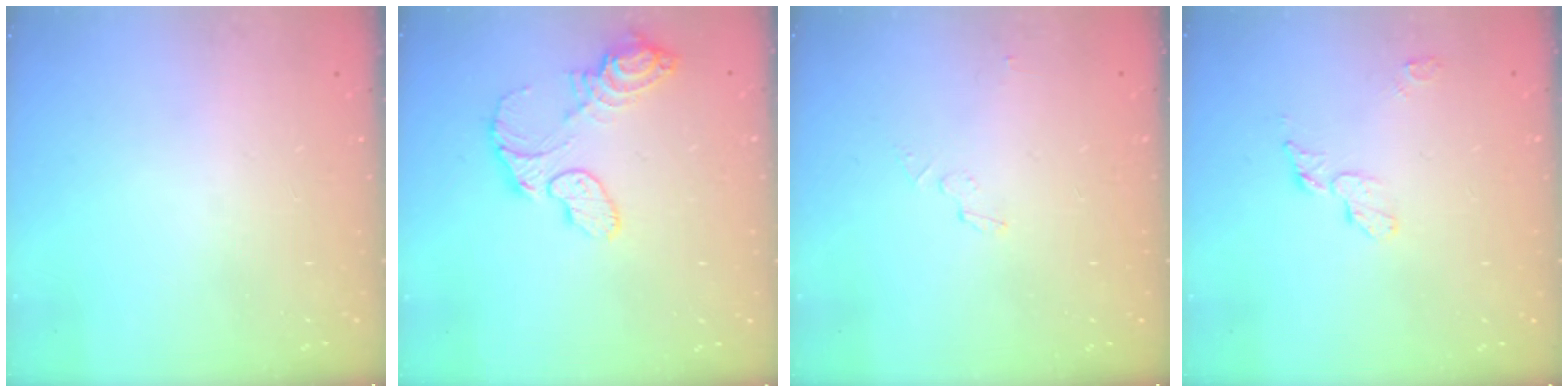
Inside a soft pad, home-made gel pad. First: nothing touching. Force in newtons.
{"total": 11.6, "press": 11.5, "slide": 0.8}
{"total": 2.9, "press": 2.9, "slide": 0.3}
{"total": 4.8, "press": 4.8, "slide": 0.3}